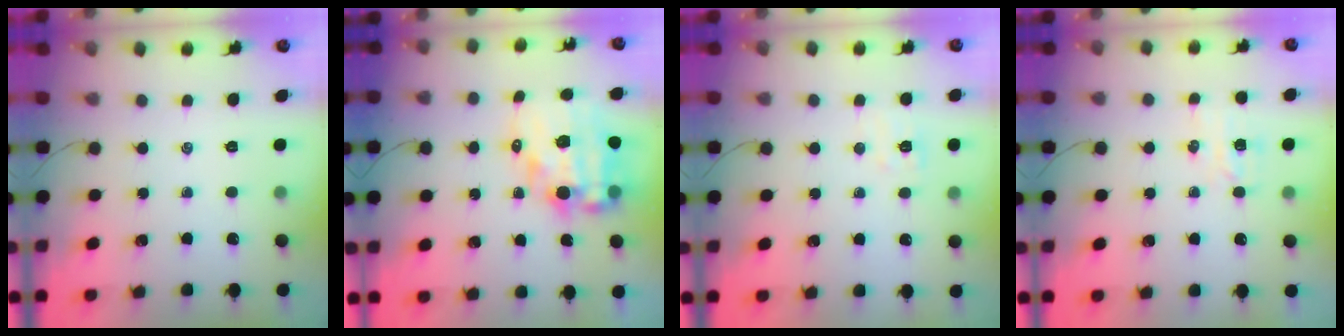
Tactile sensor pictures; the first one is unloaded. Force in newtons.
{"total": 14.0, "press": 13.6, "slide": 3.5}
{"total": 5.7, "press": 5.6, "slide": 1.3}
{"total": 3.8, "press": 3.7, "slide": 0.9}